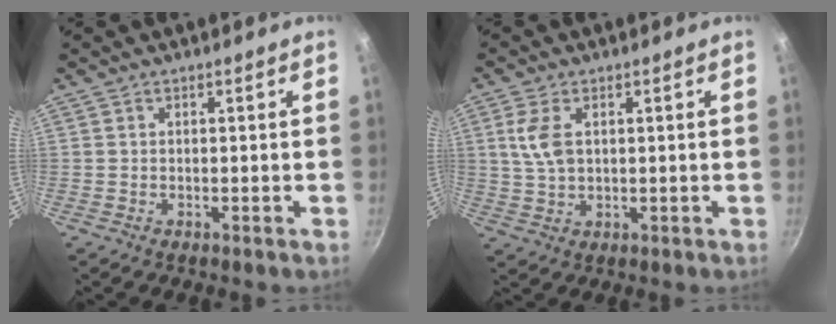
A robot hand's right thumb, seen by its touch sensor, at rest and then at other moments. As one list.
[{"total": 5.9, "force": [1.5, 3.4, 4.6], "torque": [-0.090, -0.001, 0.029]}]